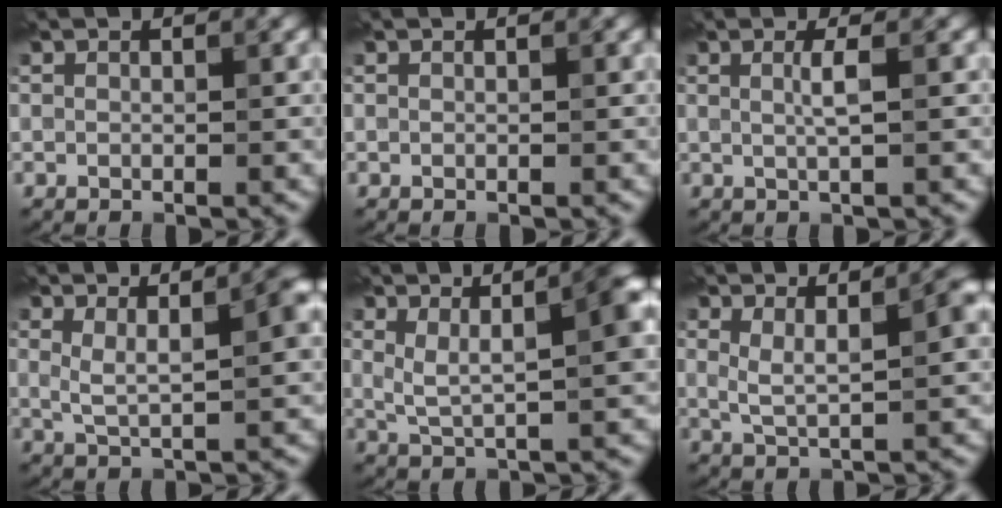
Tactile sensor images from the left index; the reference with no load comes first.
{"total": 0.0}
{"total": 1.6, "force": [0.2, 0.3, 1.6], "torque": [-0.030, 0.002, -0.001]}
{"total": 5.0, "force": [1.6, 1.4, 4.6], "torque": [-0.073, 0.000, 0.027]}
{"total": 7.3, "force": [2.2, 2.5, 6.4], "torque": [-0.101, 0.004, 0.038]}
{"total": 4.5, "force": [1.5, 1.2, 4.1], "torque": [-0.070, -0.002, 0.027]}